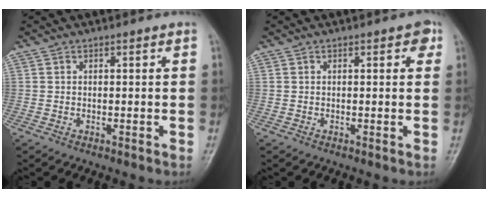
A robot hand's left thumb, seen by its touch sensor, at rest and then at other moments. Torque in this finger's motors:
{"motor_torque": [0.44, 0.39, 0.17, -0.30, 0.00]}